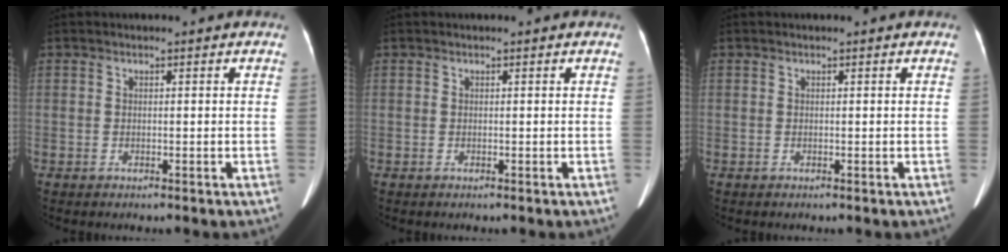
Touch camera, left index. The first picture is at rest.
{"total": 0.0}
{"total": 0.0}